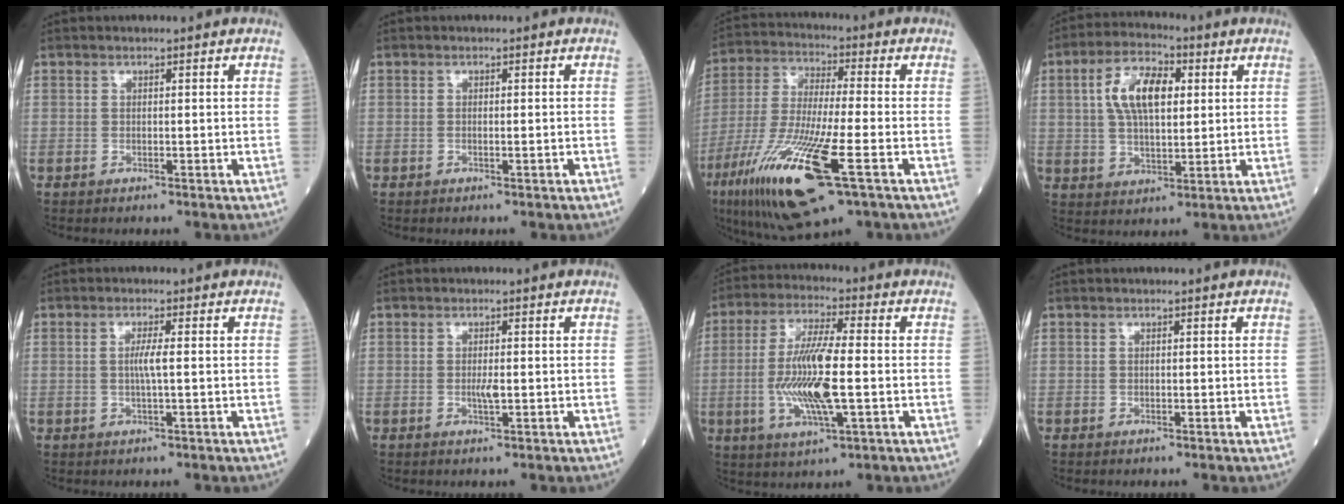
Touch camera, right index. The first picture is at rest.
{"total": 0.6, "force": [-0.3, 0.0, 0.5], "torque": [-0.010, -0.001, -0.003]}
{"total": 19.2, "force": [-8.3, 2.5, 17.1], "torque": [-0.366, -0.044, -0.148]}
{"total": 10.0, "force": [2.6, 4.5, 8.6], "torque": [-0.164, 0.019, 0.045]}
{"total": 2.2, "force": [0.0, -0.2, 2.2], "torque": [-0.043, -0.001, -0.003]}
{"total": 1.7, "force": [-0.2, 0.3, 1.6], "torque": [-0.033, -0.002, -0.003]}
{"total": 12.3, "force": [-1.6, 1.8, 12.1], "torque": [-0.244, -0.007, -0.031]}
{"total": 0.0}